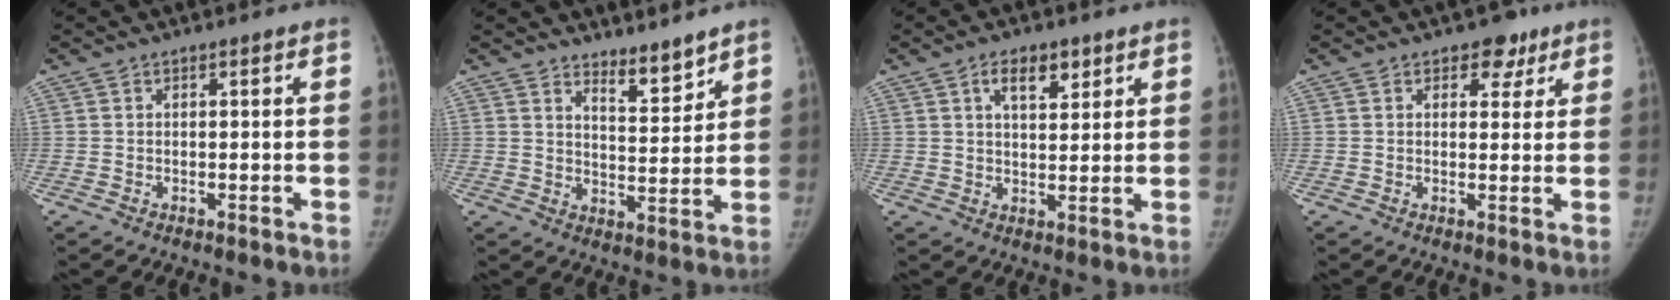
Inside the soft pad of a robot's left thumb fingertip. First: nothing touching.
{"total": 5.6, "force": [5.0, 1.5, 2.2], "torque": [-0.020, -0.049, 0.087]}
{"total": 6.2, "force": [3.3, 3.2, 4.2], "torque": [-0.046, -0.017, 0.052]}
{"total": 4.3, "force": [2.6, 3.0, 1.8], "torque": [0.007, -0.009, 0.031]}